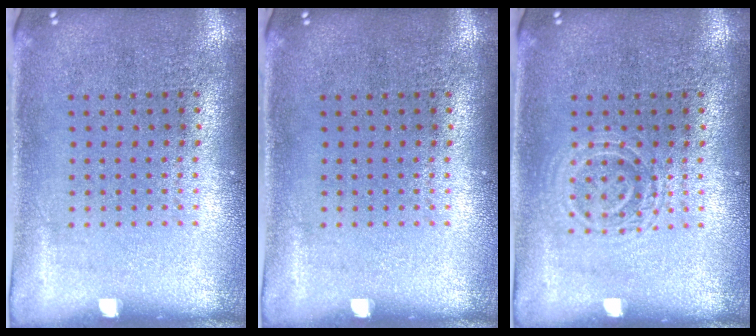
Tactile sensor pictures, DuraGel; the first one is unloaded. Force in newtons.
{"total": 0.0}
{"total": 1.8, "press": 1.8, "slide": 0.4}